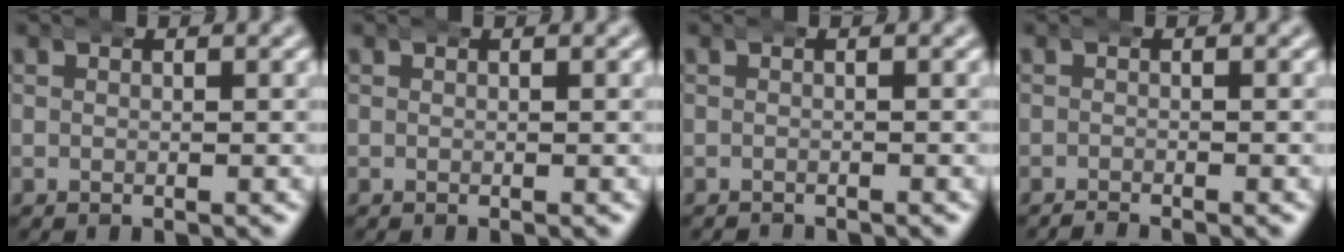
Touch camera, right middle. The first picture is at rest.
{"total": 0.0}
{"total": 1.0, "force": [-1.0, 0.0, -0.2], "torque": [-0.002, -0.008, -0.013]}
{"total": 1.2, "force": [-1.2, 0.0, 0.0], "torque": [-0.004, -0.006, -0.020]}